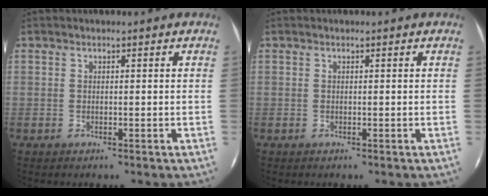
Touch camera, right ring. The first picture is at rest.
{"total": 0.0}